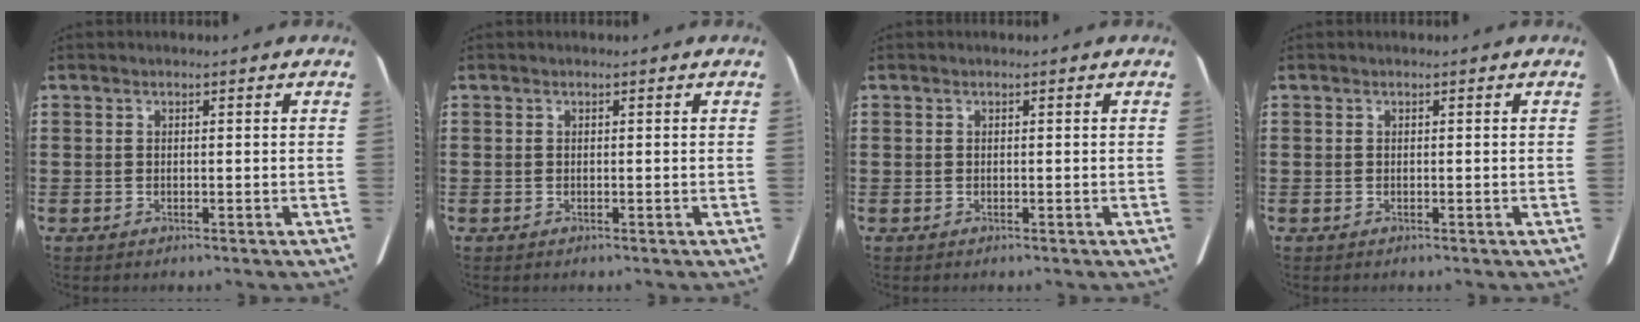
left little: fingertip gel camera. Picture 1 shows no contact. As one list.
[{"total": 0.0}, {"total": 0.0}, {"total": 0.0}]